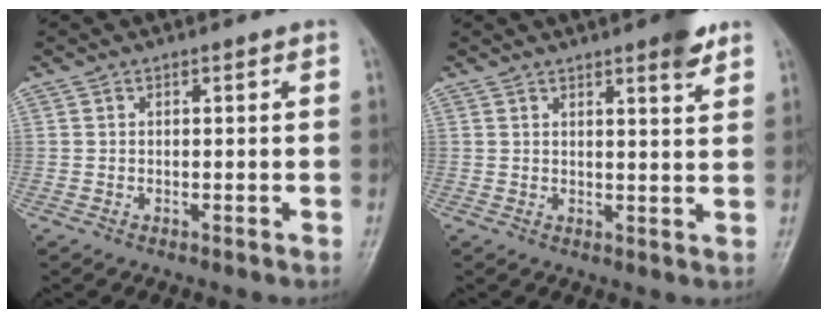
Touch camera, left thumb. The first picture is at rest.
{"total": 5.0, "force": [3.3, 0.9, 3.6], "torque": [-0.042, -0.019, 0.041]}